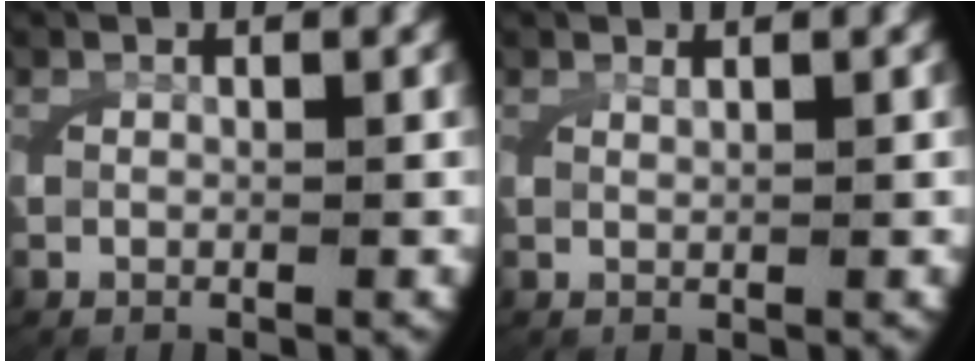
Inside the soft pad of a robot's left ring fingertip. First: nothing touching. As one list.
[{"total": 0.7, "force": [0.5, -0.4, 0.3], "torque": [-0.004, 0.001, 0.012]}]